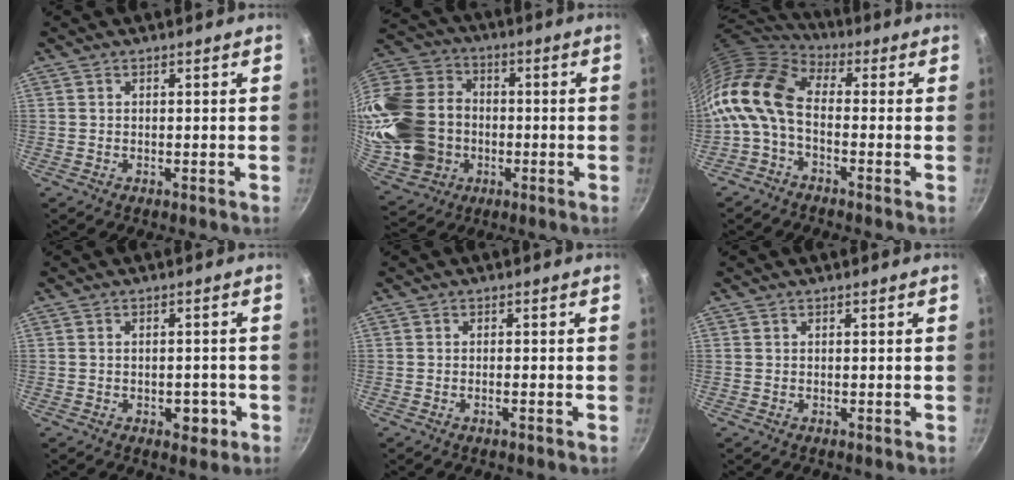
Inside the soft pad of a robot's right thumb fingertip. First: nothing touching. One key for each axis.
{"total": 24.3, "fx": -2.1, "fy": 19.8, "fz": 13.9, "tx": -0.288, "ty": 0.038, "tz": -0.020}
{"total": 13.2, "fx": -1.8, "fy": 7.7, "fz": 10.6, "tx": -0.210, "ty": 0.029, "tz": -0.056}
{"total": 3.9, "fx": -1.5, "fy": 2.4, "fz": 2.7, "tx": -0.020, "ty": 0.009, "tz": -0.016}
{"total": 0.9, "fx": -0.5, "fy": 0.1, "fz": 0.7, "tx": -0.022, "ty": 0.005, "tz": -0.013}
{"total": 0.0}